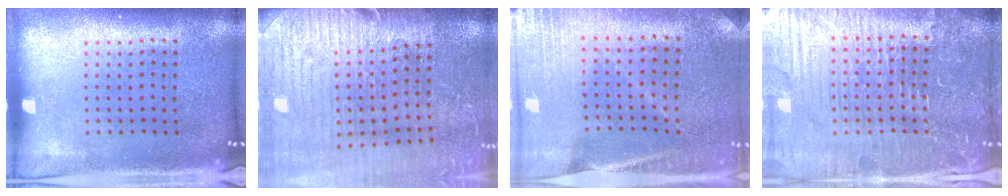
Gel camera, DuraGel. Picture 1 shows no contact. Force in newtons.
{"total": 2.9, "press": 2.9, "slide": 0.6}
{"total": 0.5, "press": 0.5, "slide": 0.0}
{"total": 5.7, "press": 5.3, "slide": 2.2}